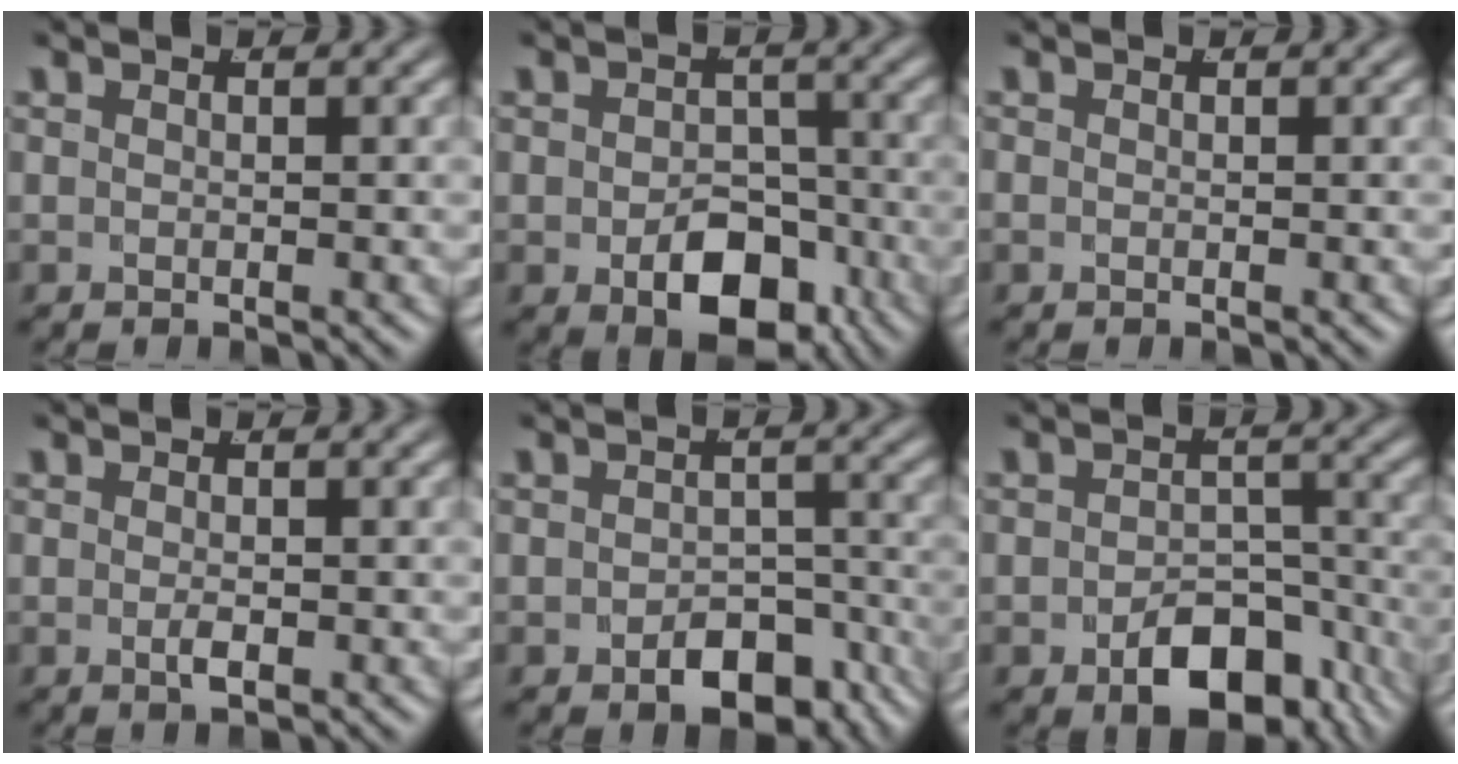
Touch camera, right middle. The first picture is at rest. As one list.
[{"total": 5.8, "force": [-2.9, 3.2, 3.8], "torque": [-0.030, -0.024, -0.036]}, {"total": 0.7, "force": [-0.3, 0.6, 0.2], "torque": [-0.009, -0.005, -0.004]}, {"total": 1.1, "force": [-0.4, 0.3, 1.0], "torque": [-0.013, -0.005, -0.004]}, {"total": 6.8, "force": [-5.4, 3.1, 2.8], "torque": [-0.019, -0.018, -0.072]}, {"total": 7.7, "force": [-5.3, 3.8, 4.1], "torque": [-0.043, -0.019, -0.070]}]